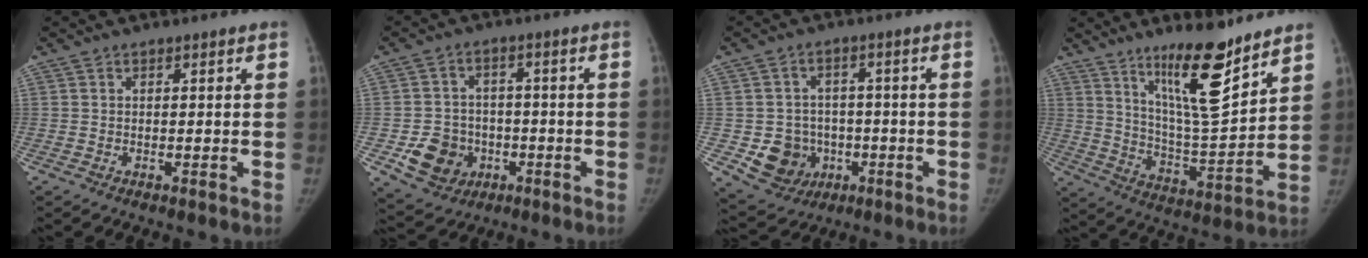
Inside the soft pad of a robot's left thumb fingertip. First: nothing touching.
{"total": 9.6, "force": [-3.1, 8.3, 3.8], "torque": [-0.035, 0.016, -0.042]}
{"total": 9.5, "force": [-2.5, 8.6, 3.3], "torque": [-0.023, 0.014, -0.028]}
{"total": 15.6, "force": [10.7, 3.0, 11.0], "torque": [-0.164, -0.086, 0.193]}